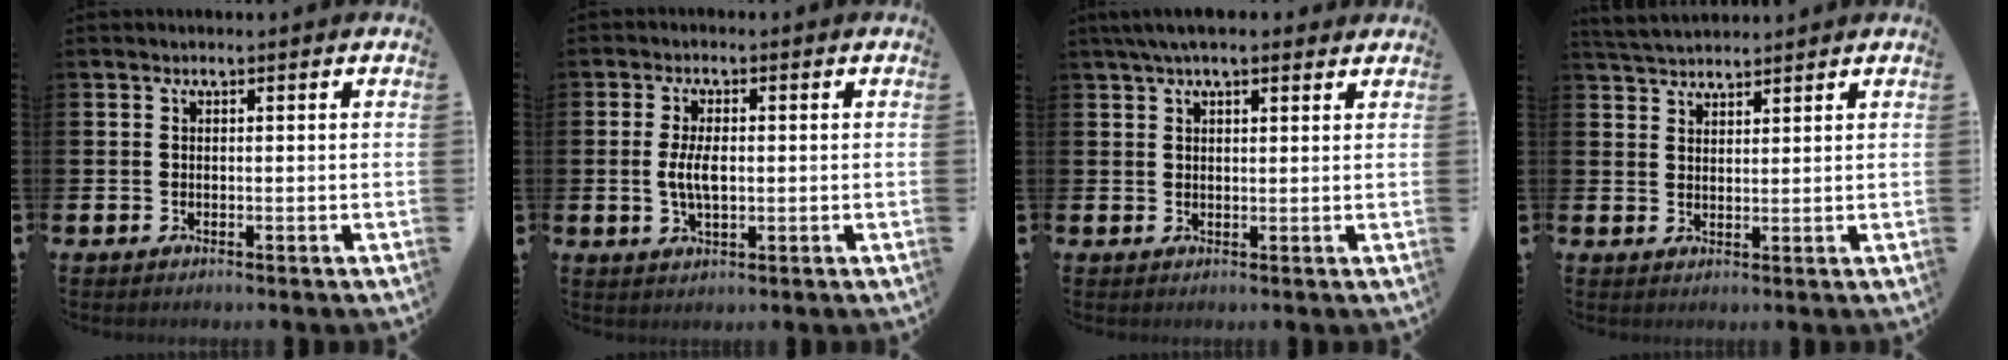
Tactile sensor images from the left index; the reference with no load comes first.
{"total": 4.1, "force": [0.1, 1.9, 3.6], "torque": [-0.072, 0.002, -0.004]}
{"total": 3.9, "force": [3.1, 1.1, 2.2], "torque": [-0.047, 0.001, 0.056]}
{"total": 3.7, "force": [3.7, 0.6, 0.4], "torque": [-0.017, -0.013, 0.069]}